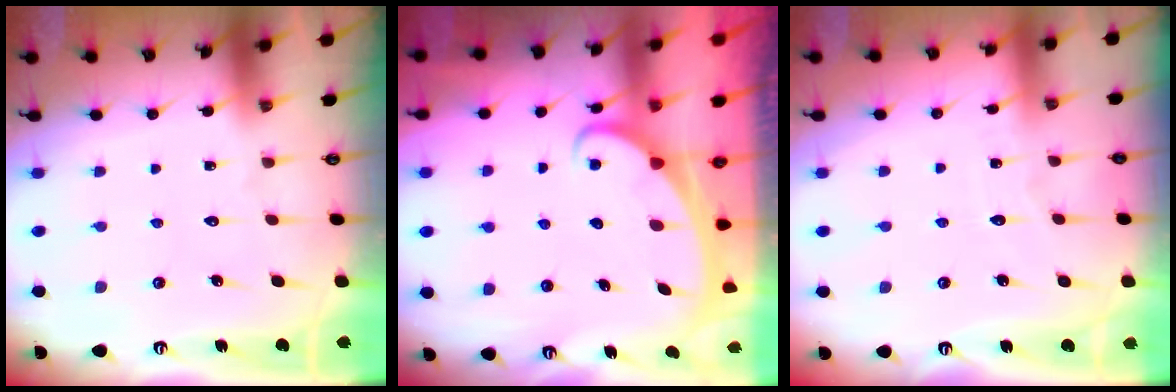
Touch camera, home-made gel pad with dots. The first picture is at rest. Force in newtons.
{"total": 2.4, "press": 2.3, "slide": 0.3}
{"total": 2.8, "press": 2.8, "slide": 0.3}